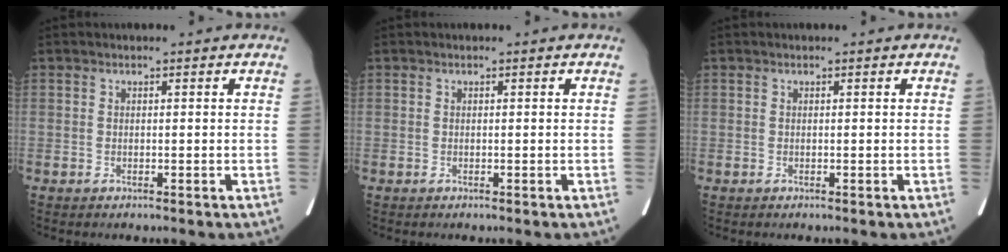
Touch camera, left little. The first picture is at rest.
{"total": 0.0}
{"total": 0.0}